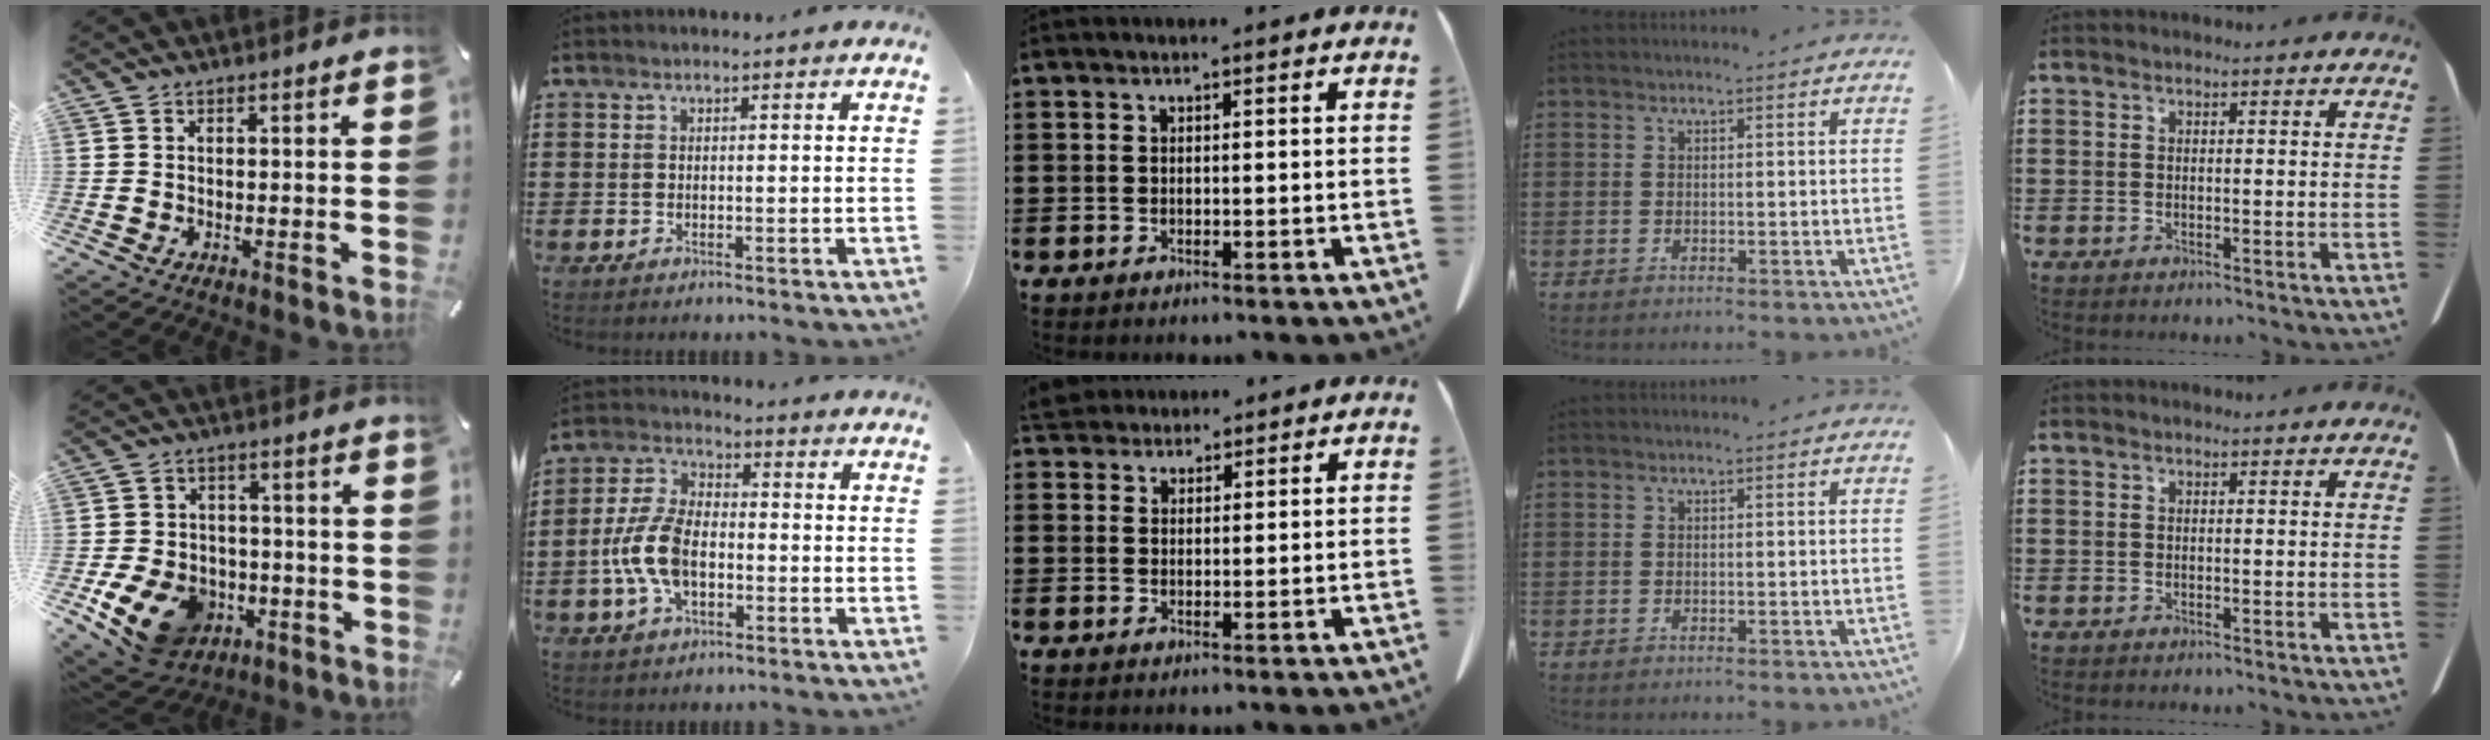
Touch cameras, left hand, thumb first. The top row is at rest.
{"thumb": {"total": 13.9, "force": [-5.9, 10.3, 7.1], "torque": [-0.124, 0.035, -0.100]}, "index": {"total": 9.1, "force": [-2.3, 5.0, 7.2], "torque": [-0.178, -0.001, -0.051]}, "middle": {"total": 3.5, "force": [3.3, 1.1, 0.6], "torque": [-0.021, -0.003, 0.064]}}